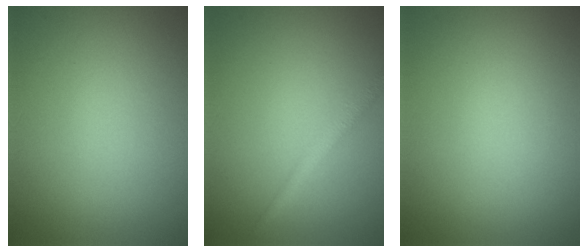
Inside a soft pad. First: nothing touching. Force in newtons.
{"total": 1.8, "press": 1.8, "slide": 0.0}
{"total": 0.0}